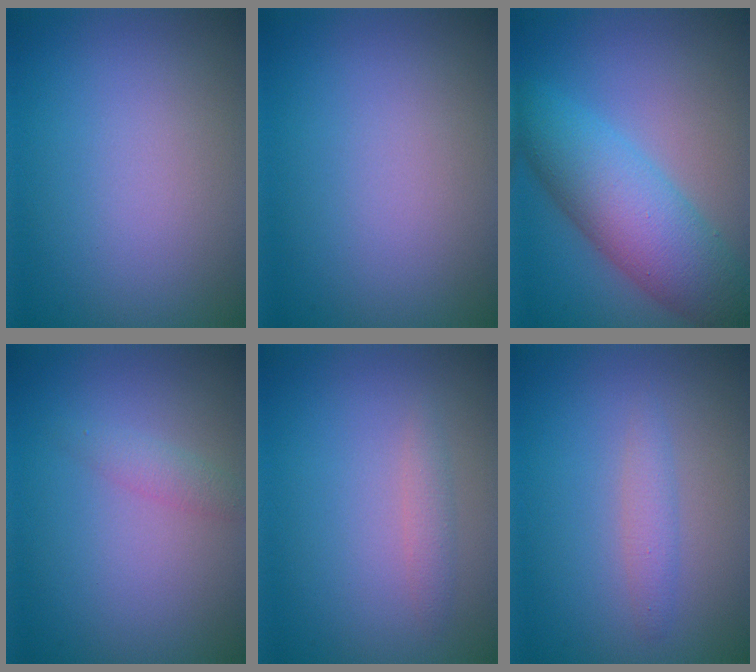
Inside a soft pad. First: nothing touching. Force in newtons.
{"total": 0.0}
{"total": 7.7, "press": 7.7, "slide": 0.2}
{"total": 1.3, "press": 1.3, "slide": 0.1}
{"total": 1.2, "press": 1.2, "slide": 0.0}
{"total": 1.5, "press": 1.5, "slide": 0.0}